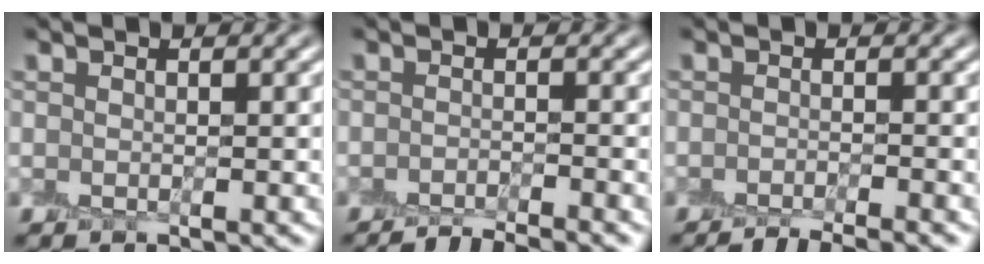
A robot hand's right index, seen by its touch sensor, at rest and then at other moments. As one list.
[{"total": 4.0, "force": [-3.3, 0.7, 2.1], "torque": [-0.018, 0.000, -0.056]}, {"total": 4.4, "force": [-3.4, 0.9, 2.7], "torque": [-0.024, -0.002, -0.051]}]